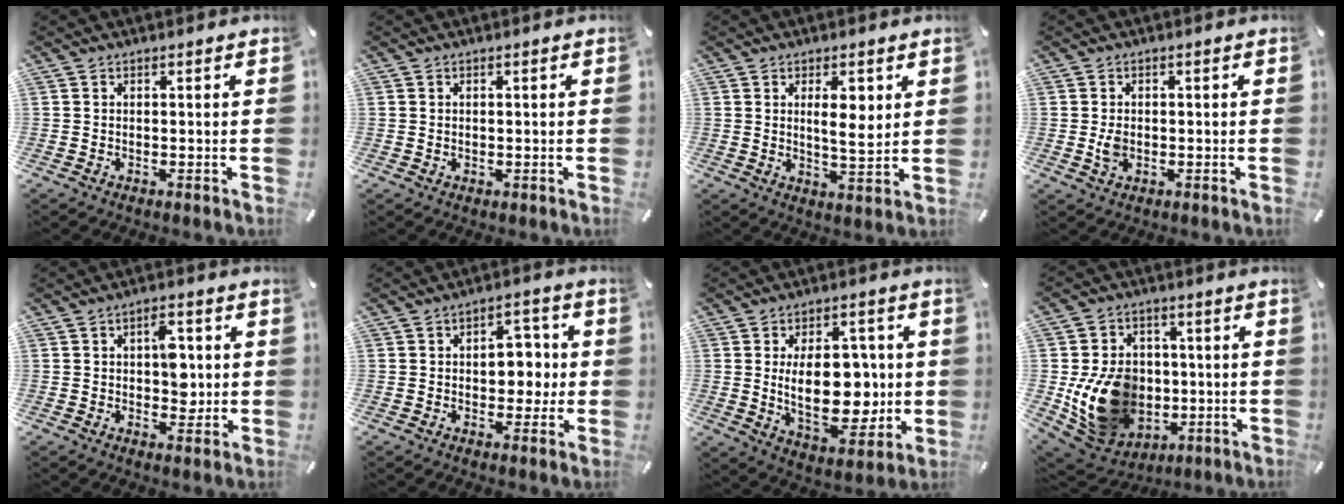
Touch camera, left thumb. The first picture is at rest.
{"total": 0.6, "force": [0.1, 0.6, 0.1], "torque": [-0.002, 0.004, 0.001]}
{"total": 7.7, "force": [2.4, 2.7, 6.8], "torque": [-0.104, -0.011, 0.034]}
{"total": 3.1, "force": [-0.4, 2.2, 2.2], "torque": [-0.039, -0.001, -0.011]}
{"total": 7.7, "force": [0.7, 4.8, 5.9], "torque": [-0.057, -0.007, 0.004]}
{"total": 8.3, "force": [0.1, 6.0, 5.8], "torque": [-0.064, 0.000, -0.004]}
{"total": 17.9, "force": [0.6, 10.8, 14.2], "torque": [-0.227, -0.015, 0.009]}
{"total": 17.0, "force": [-2.3, 14.1, 9.2], "torque": [-0.182, 0.006, -0.026]}